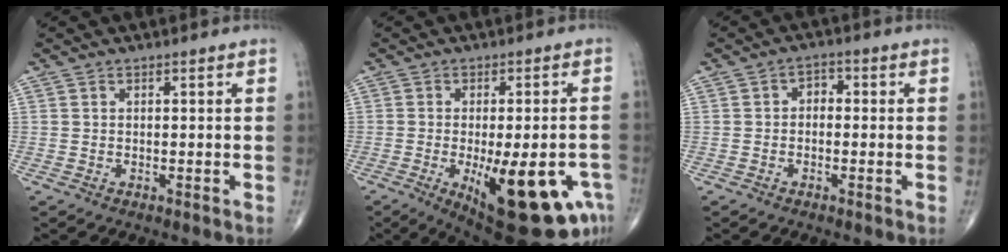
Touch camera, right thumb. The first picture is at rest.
{"total": 20.3, "force": [-7.6, 7.2, 17.4], "torque": [-0.185, -0.002, -0.085]}
{"total": 2.4, "force": [-0.3, 1.8, 1.5], "torque": [-0.007, 0.009, -0.017]}